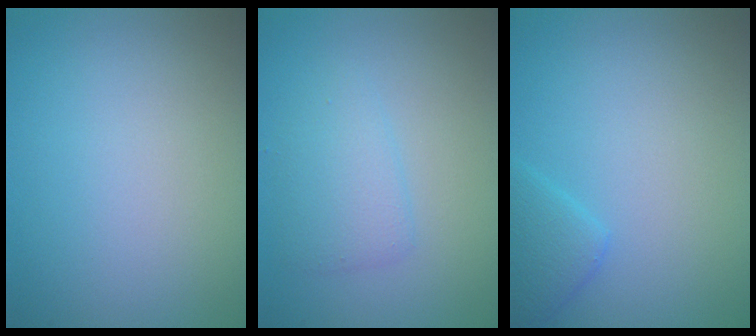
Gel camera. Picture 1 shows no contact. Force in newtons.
{"total": 2.2, "press": 2.2, "slide": 0.0}
{"total": 1.8, "press": 1.8, "slide": 0.2}